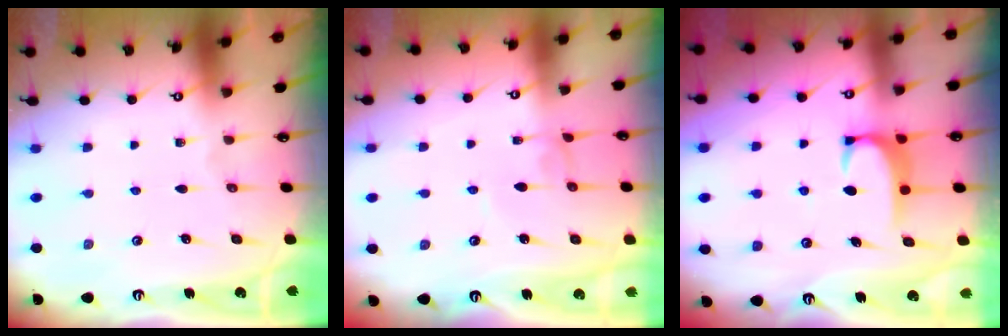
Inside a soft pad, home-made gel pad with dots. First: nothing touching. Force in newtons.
{"total": 1.1, "press": 1.1, "slide": 0.2}
{"total": 2.1, "press": 2.1, "slide": 0.5}